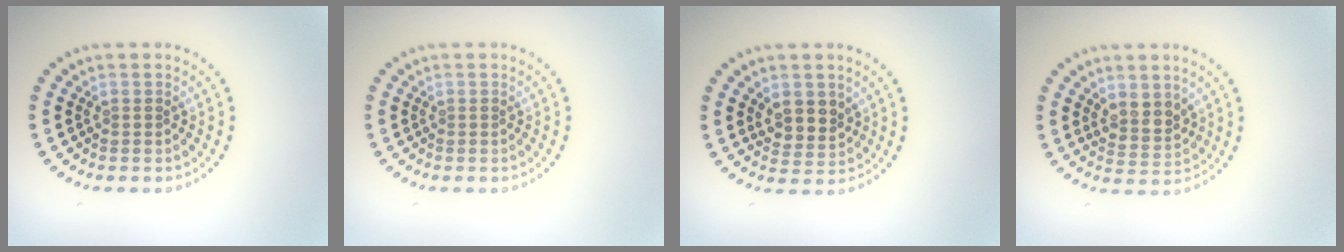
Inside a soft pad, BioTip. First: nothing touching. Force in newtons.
{"total": 0.0}
{"total": 2.7, "press": 2.5, "slide": 1.2}
{"total": 2.5, "press": 2.2, "slide": 1.1}